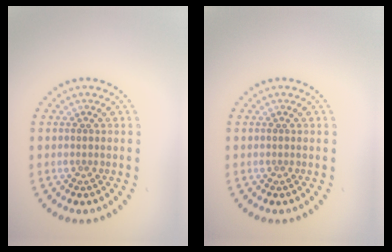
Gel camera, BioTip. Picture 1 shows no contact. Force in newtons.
{"total": 0.0}